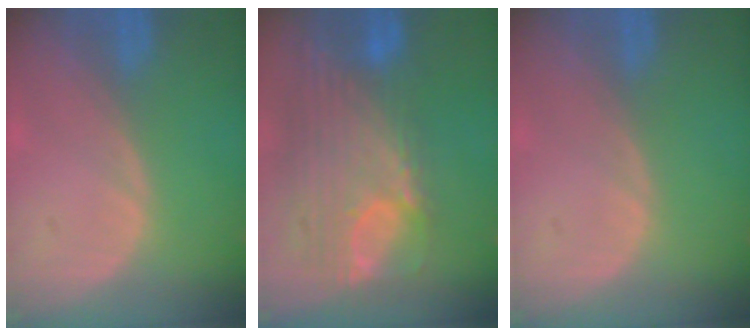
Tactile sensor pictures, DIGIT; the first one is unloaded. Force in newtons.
{"total": 12.2, "press": 10.3, "slide": 6.5}
{"total": 0.0}